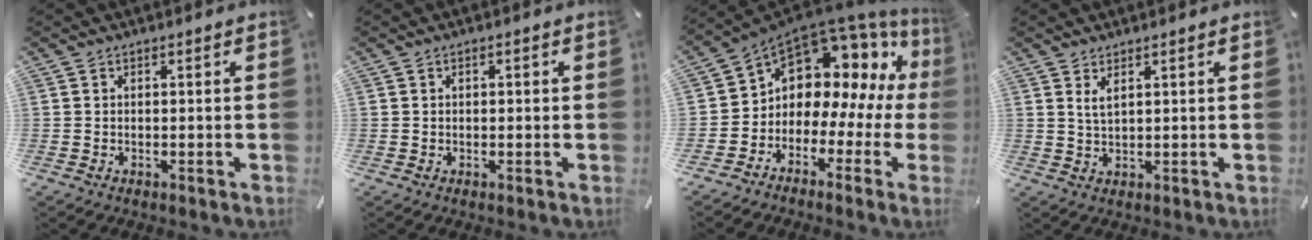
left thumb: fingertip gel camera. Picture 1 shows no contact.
{"total": 0.7, "force": [0.0, 0.5, 0.6], "torque": [-0.010, 0.004, -0.001]}
{"total": 9.3, "force": [4.8, 7.1, 3.6], "torque": [-0.068, -0.060, 0.085]}
{"total": 2.7, "force": [1.6, 0.9, 2.0], "torque": [-0.041, 0.000, 0.029]}